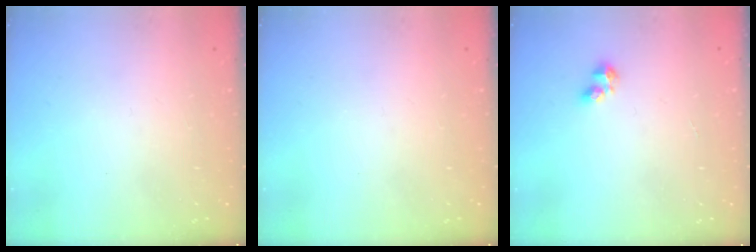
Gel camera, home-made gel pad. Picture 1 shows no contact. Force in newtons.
{"total": 0.0}
{"total": 2.1, "press": 2.0, "slide": 0.8}